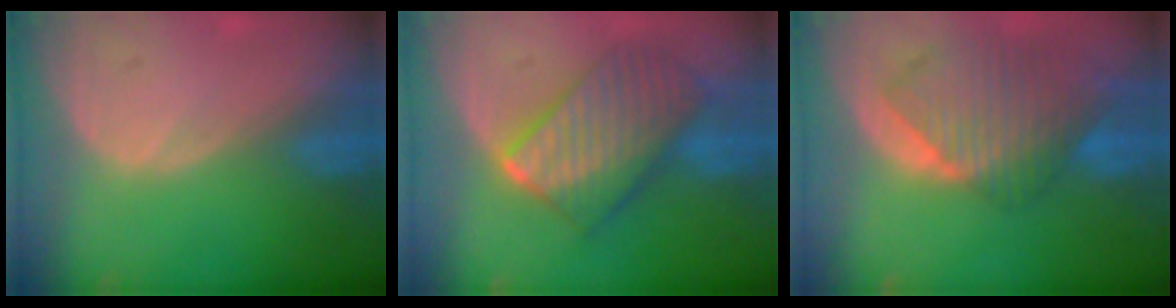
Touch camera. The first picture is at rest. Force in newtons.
{"total": 10.1, "press": 10.1, "slide": 0.8}
{"total": 10.3, "press": 8.8, "slide": 5.3}